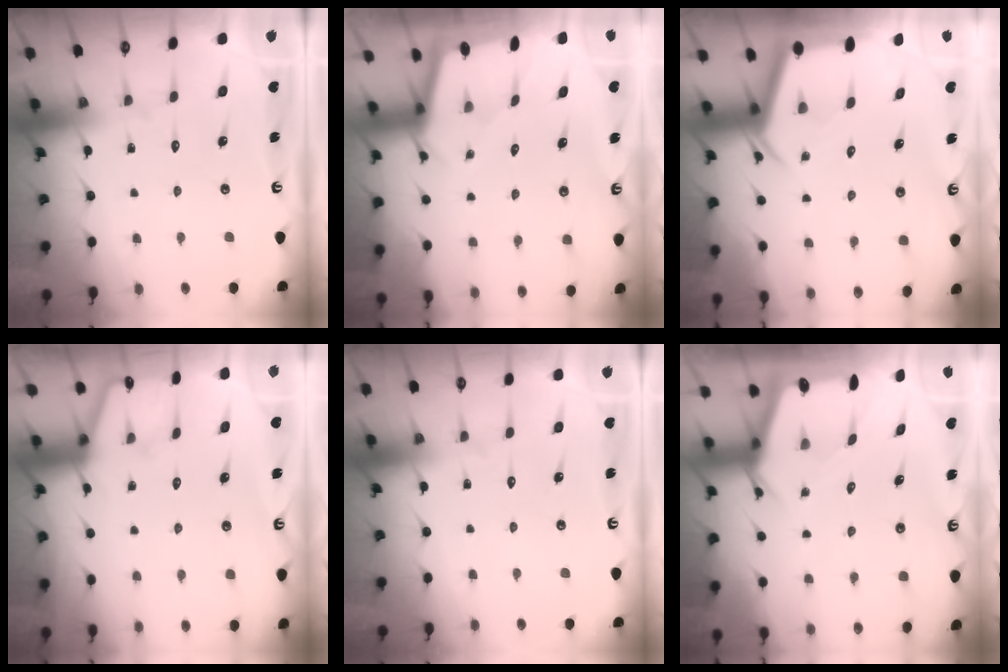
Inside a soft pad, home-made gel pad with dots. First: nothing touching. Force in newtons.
{"total": 1.6, "press": 1.6, "slide": 0.2}
{"total": 3.8, "press": 3.8, "slide": 0.4}
{"total": 2.9, "press": 2.9, "slide": 0.5}
{"total": 0.0}
{"total": 4.0, "press": 4.0, "slide": 0.4}